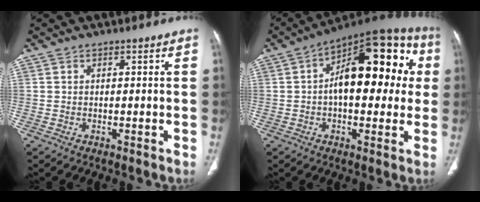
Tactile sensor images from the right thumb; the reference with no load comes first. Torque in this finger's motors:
{"motor_torque": [-0.18, 1.23, 0.79, 0.61, 0.12]}